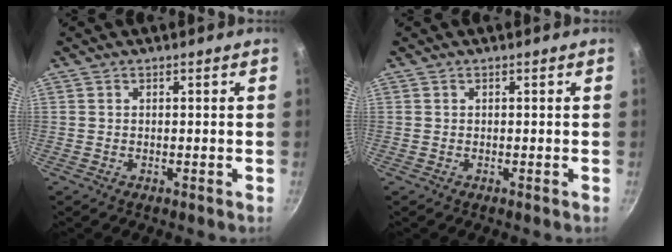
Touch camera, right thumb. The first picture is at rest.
{"total": 0.0}